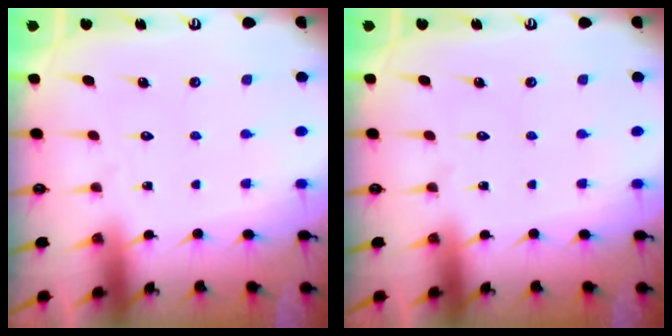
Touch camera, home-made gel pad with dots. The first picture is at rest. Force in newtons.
{"total": 0.0}